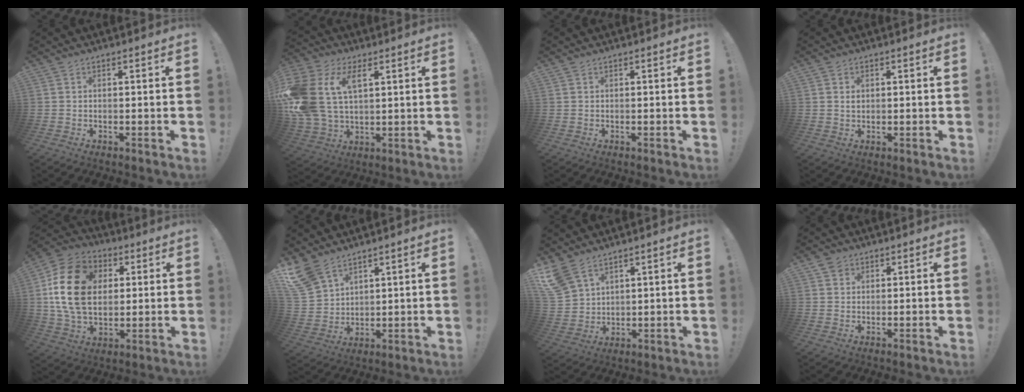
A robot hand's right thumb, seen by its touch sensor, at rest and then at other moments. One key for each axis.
{"total": 17.7, "fx": 6.3, "fy": 11.8, "fz": 11.6, "tx": -0.266, "ty": -0.019, "tz": 0.116}
{"total": 0.0}
{"total": 1.1, "fx": 0.5, "fy": 0.9, "fz": 0.3, "tx": 0.005, "ty": -0.002, "tz": 0.008}
{"total": 21.5, "fx": 4.2, "fy": 15.7, "fz": 14.1, "tx": -0.250, "ty": -0.001, "tz": 0.076}
{"total": 10.0, "fx": 7.5, "fy": 5.5, "fz": 3.8, "tx": -0.082, "ty": -0.044, "tz": 0.154}
{"total": 8.5, "fx": 6.3, "fy": 4.5, "fz": 3.6, "tx": -0.076, "ty": -0.030, "tz": 0.130}
{"total": 2.2, "fx": 1.5, "fy": 1.7, "fz": 0.2, "tx": 0.006, "ty": -0.004, "tz": 0.025}